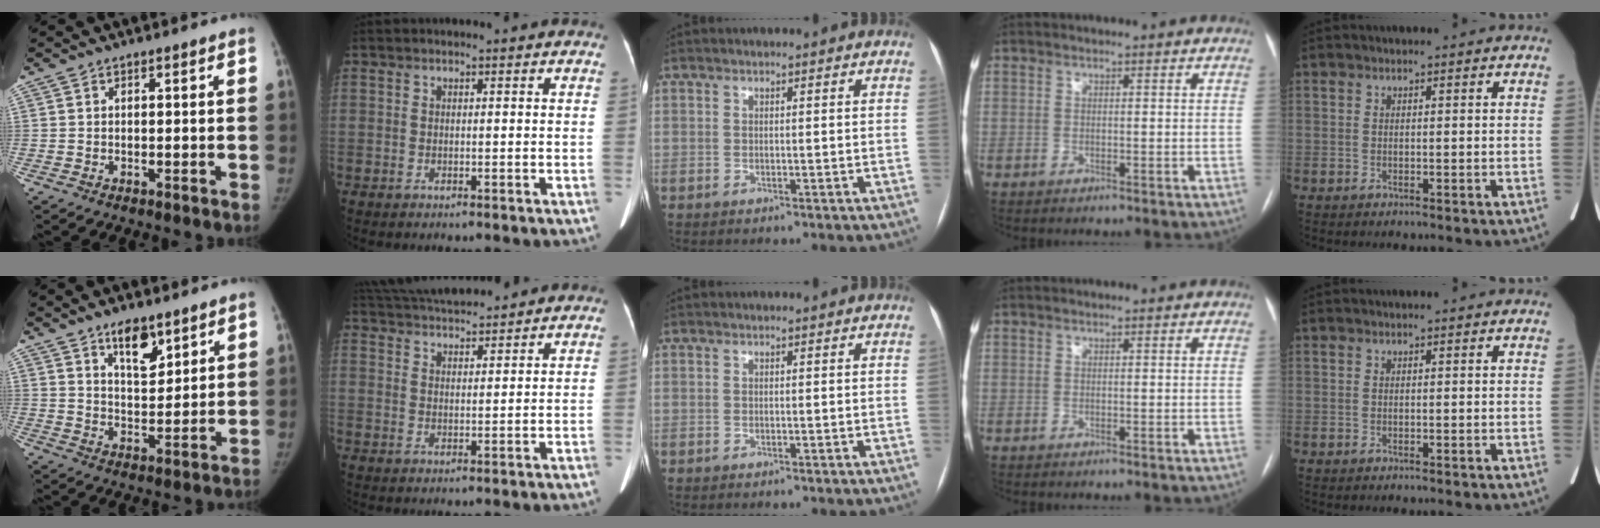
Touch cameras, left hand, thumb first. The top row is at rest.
{"thumb": {"total": 8.1, "force": [5.3, 3.6, 5.0], "torque": [-0.055, -0.040, 0.091]}, "index": {"total": 9.8, "force": [9.2, 1.1, 3.0], "torque": [-0.066, 0.025, 0.151]}}